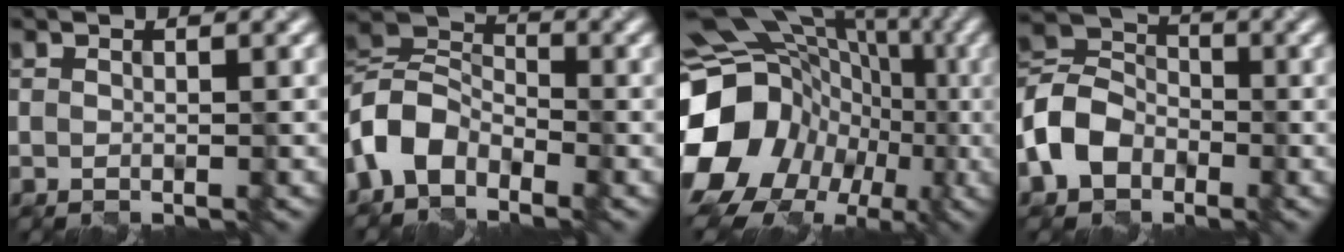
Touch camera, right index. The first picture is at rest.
{"total": 6.0, "force": [-3.3, 3.9, 3.1], "torque": [-0.069, 0.007, -0.080]}
{"total": 18.7, "force": [-3.3, 15.4, 10.0], "torque": [-0.190, -0.001, -0.054]}
{"total": 5.9, "force": [-2.7, 4.5, 2.6], "torque": [-0.053, 0.010, -0.071]}